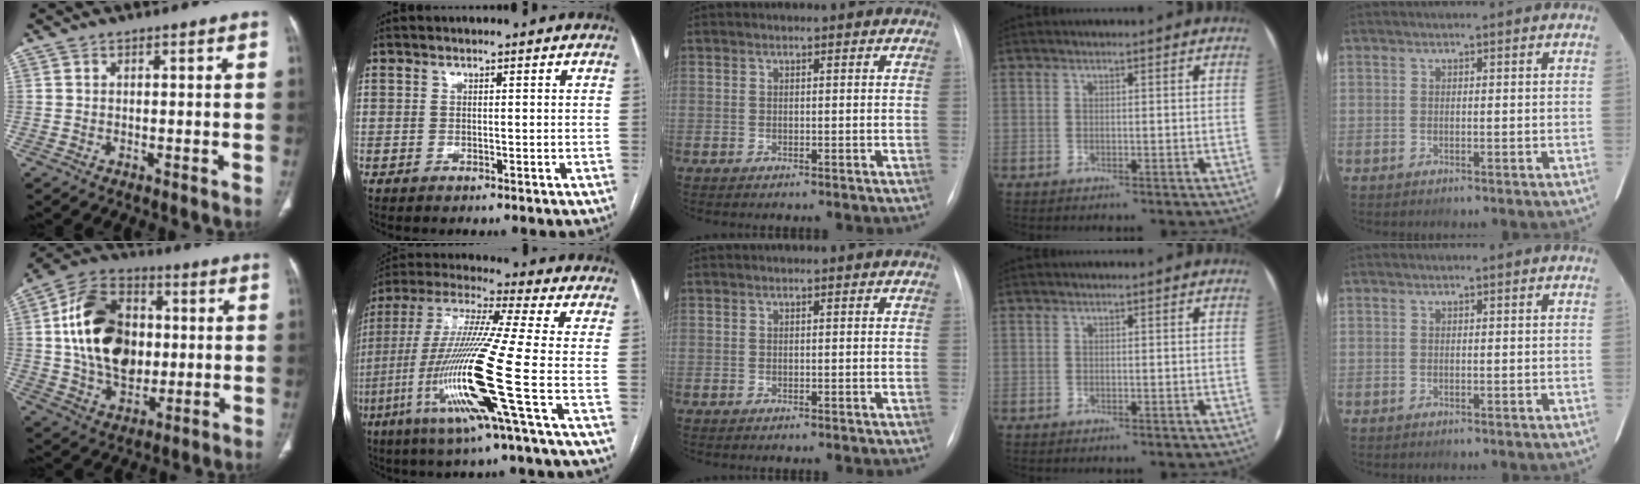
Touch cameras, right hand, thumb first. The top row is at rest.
{"thumb": {"total": 20.0, "force": [1.7, 14.0, 14.1], "torque": [-0.219, 0.010, 0.033]}, "index": {"total": 17.7, "force": [-5.7, -1.7, 16.7], "torque": [-0.349, -0.023, -0.120]}}